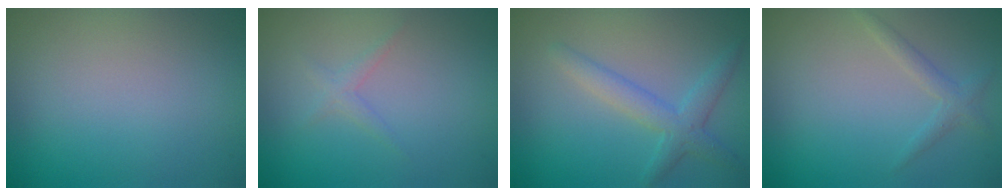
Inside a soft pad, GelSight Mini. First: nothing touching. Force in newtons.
{"total": 1.0, "press": 1.0, "slide": 0.0}
{"total": 2.9, "press": 2.9, "slide": 0.1}
{"total": 1.4, "press": 1.4, "slide": 0.1}